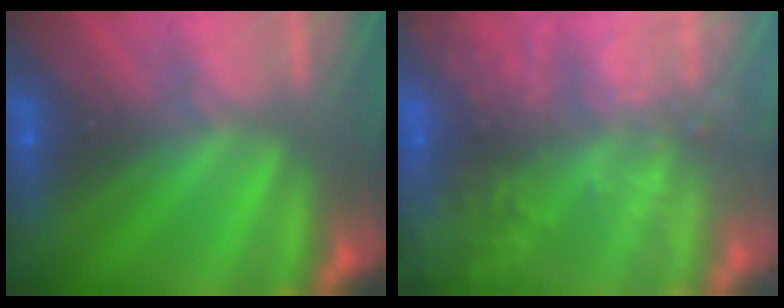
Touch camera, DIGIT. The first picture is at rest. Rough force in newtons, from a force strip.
{"total": 5.8}